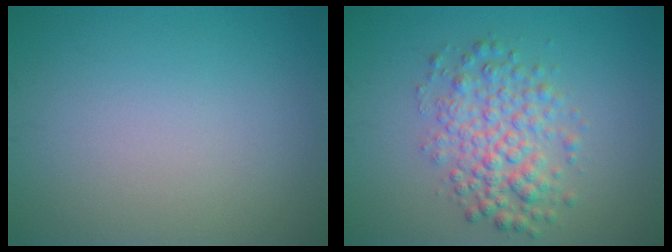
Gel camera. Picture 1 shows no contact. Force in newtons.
{"total": 4.3, "press": 4.3, "slide": 0.1}